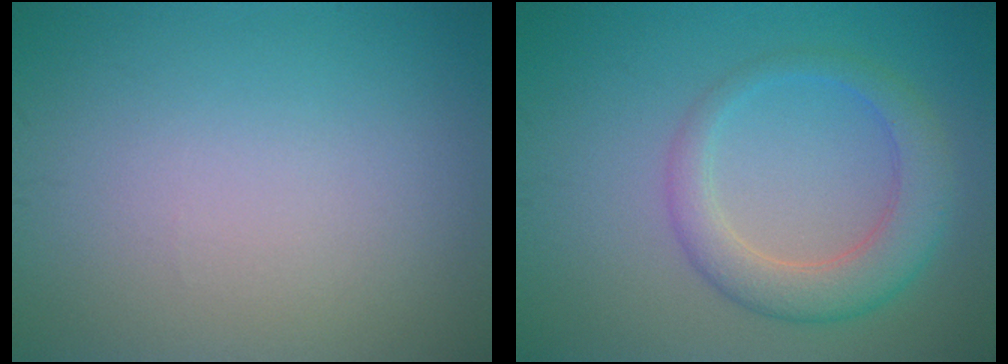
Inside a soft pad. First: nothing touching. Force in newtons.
{"total": 4.3, "press": 4.3, "slide": 0.3}